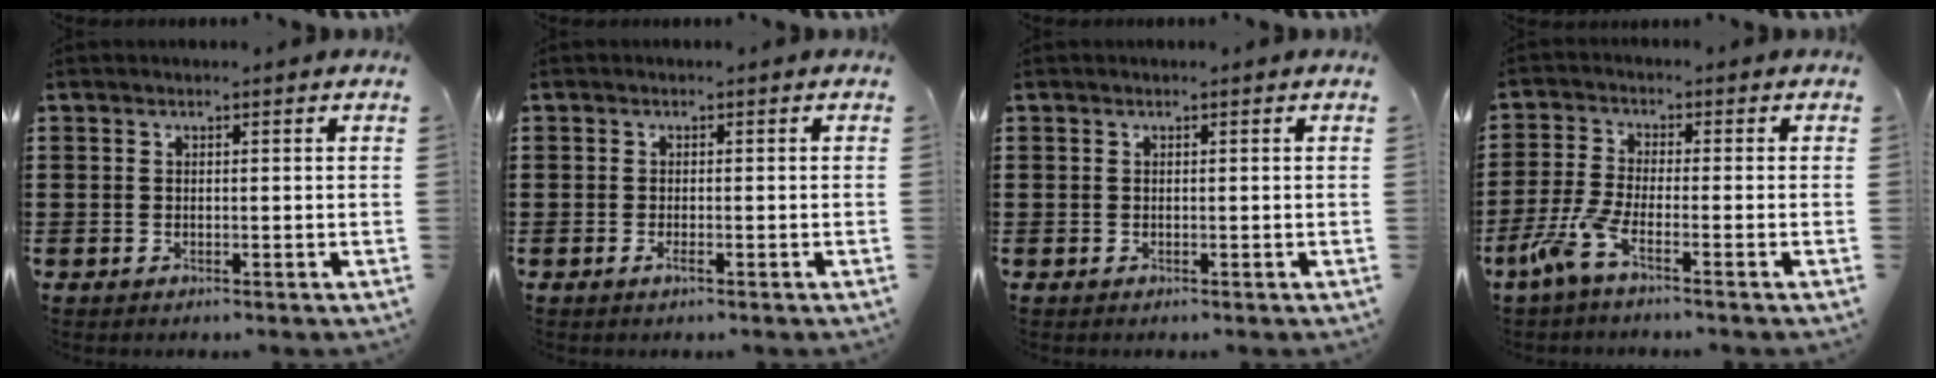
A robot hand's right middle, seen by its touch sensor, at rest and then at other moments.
{"total": 1.0, "force": [-0.4, 0.2, 0.9], "torque": [-0.017, -0.004, -0.007]}
{"total": 0.0}
{"total": 5.3, "force": [-3.2, 0.7, 4.2], "torque": [-0.112, -0.020, -0.065]}